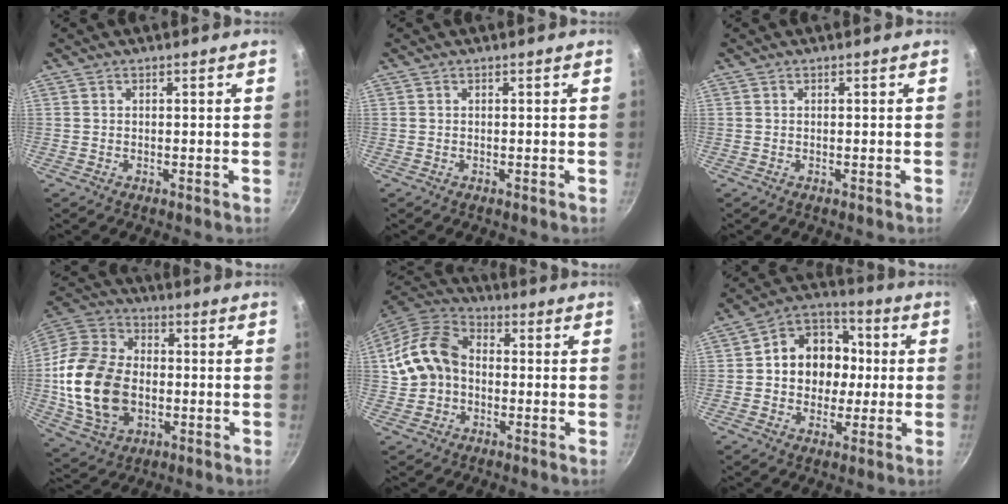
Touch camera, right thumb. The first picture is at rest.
{"total": 0.0}
{"total": 0.0}
{"total": 20.5, "force": [-2.2, 14.6, 14.3], "torque": [-0.260, 0.020, -0.037]}
{"total": 13.0, "force": [-0.2, 10.1, 8.1], "torque": [-0.134, 0.034, -0.016]}
{"total": 14.1, "force": [0.4, 11.8, 7.7], "torque": [-0.074, 0.027, -0.010]}